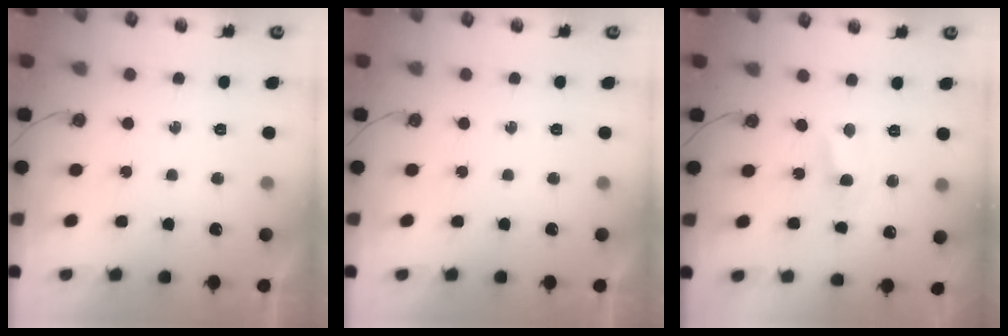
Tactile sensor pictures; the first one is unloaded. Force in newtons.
{"total": 0.0}
{"total": 1.7, "press": 1.7, "slide": 0.3}